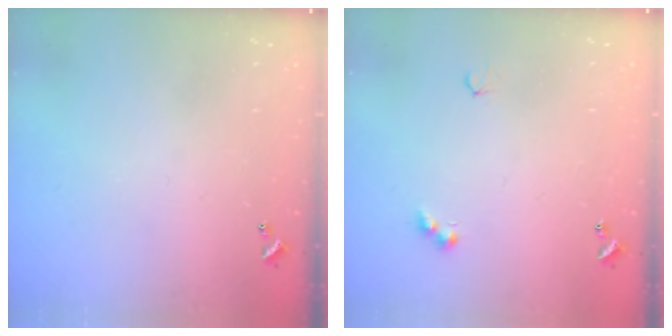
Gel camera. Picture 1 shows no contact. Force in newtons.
{"total": 5.0, "press": 4.9, "slide": 0.8}